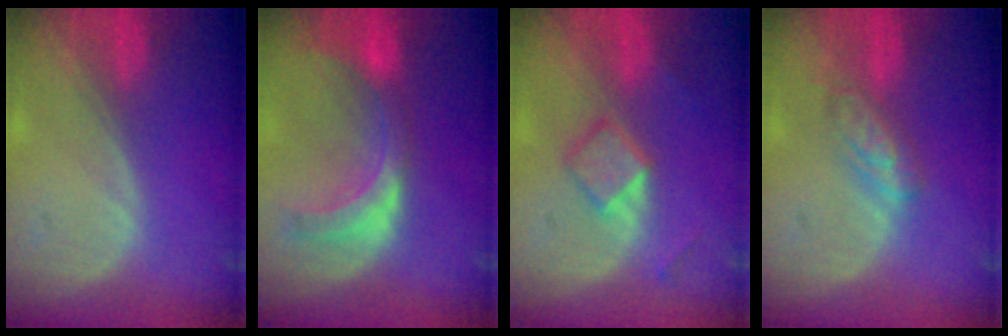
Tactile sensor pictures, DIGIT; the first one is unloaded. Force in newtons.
{"total": 7.4, "press": 6.8, "slide": 2.9}
{"total": 4.0, "press": 3.9, "slide": 0.6}
{"total": 4.6, "press": 4.5, "slide": 1.3}